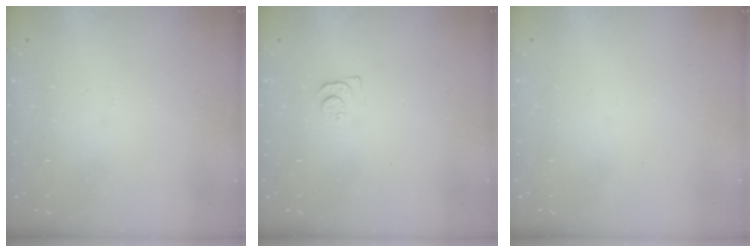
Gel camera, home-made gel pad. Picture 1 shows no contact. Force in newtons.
{"total": 4.3, "press": 4.3, "slide": 0.6}
{"total": 1.7, "press": 1.6, "slide": 0.1}